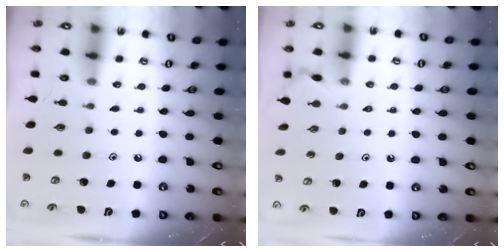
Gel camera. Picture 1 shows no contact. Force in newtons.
{"total": 3.3, "press": 3.2, "slide": 0.6}